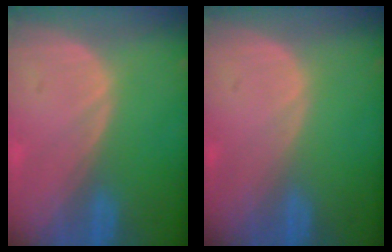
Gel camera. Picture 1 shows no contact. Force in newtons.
{"total": 0.0}